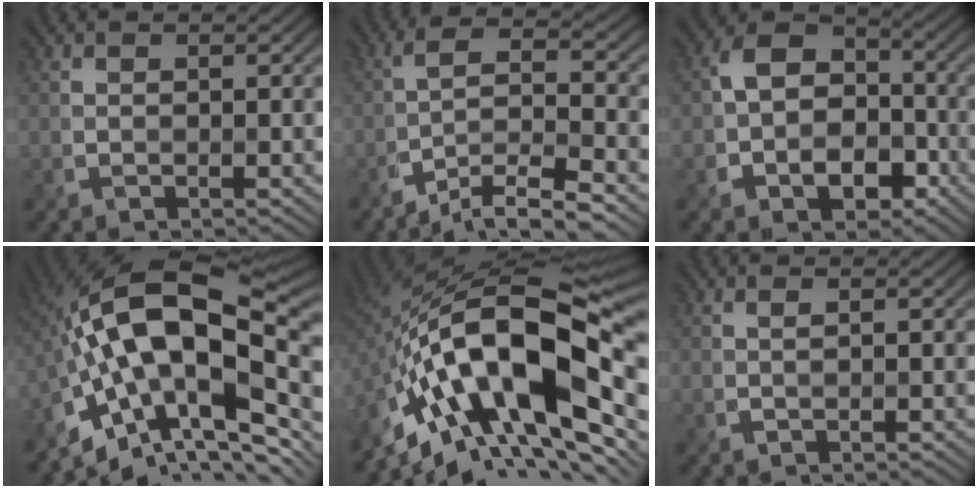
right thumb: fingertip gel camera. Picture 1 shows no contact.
{"total": 8.8, "force": [-5.9, 2.0, 6.3], "torque": [-0.103, 0.007, -0.106]}
{"total": 8.0, "force": [-2.4, 5.9, 4.9], "torque": [-0.092, -0.004, -0.044]}
{"total": 18.9, "force": [-2.9, 9.2, 16.2], "torque": [-0.285, 0.006, -0.055]}
{"total": 20.0, "force": [-4.6, 8.9, 17.3], "torque": [-0.322, -0.003, -0.088]}
{"total": 0.7, "force": [0.1, 0.2, 0.7], "torque": [-0.010, 0.003, 0.001]}